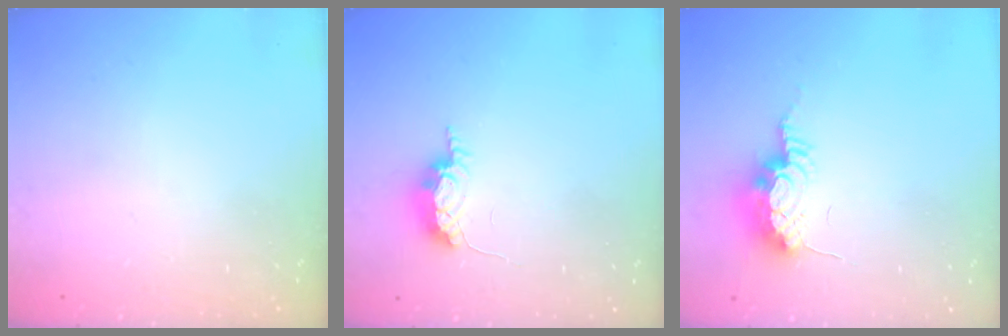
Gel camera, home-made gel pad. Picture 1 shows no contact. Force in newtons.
{"total": 6.1, "press": 5.7, "slide": 2.2}
{"total": 11.1, "press": 9.8, "slide": 5.3}